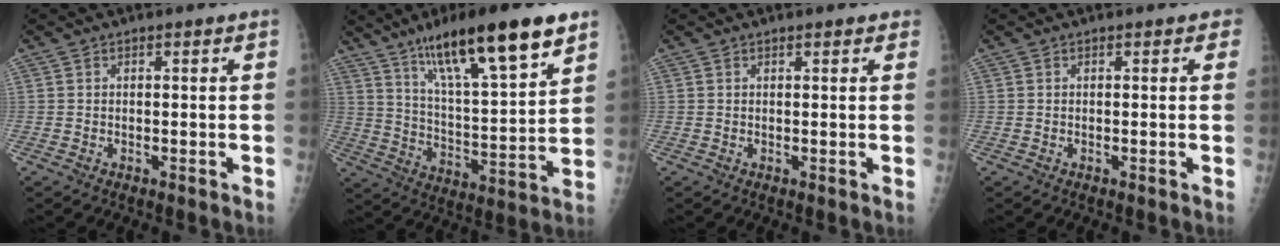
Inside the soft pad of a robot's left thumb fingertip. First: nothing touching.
{"total": 21.2, "force": [13.0, 4.4, 16.1], "torque": [-0.246, -0.046, 0.223]}
{"total": 1.4, "force": [1.1, 0.6, 0.6], "torque": [0.003, -0.001, 0.009]}
{"total": 0.9, "force": [0.4, 0.7, 0.5], "torque": [0.014, 0.002, -0.002]}